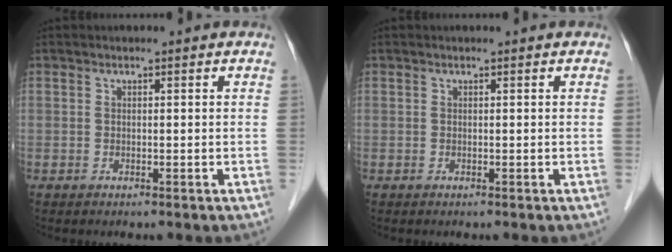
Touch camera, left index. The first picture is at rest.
{"total": 0.0}